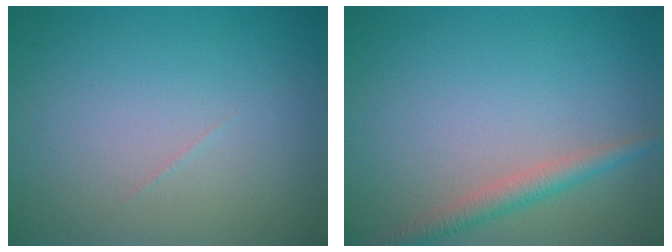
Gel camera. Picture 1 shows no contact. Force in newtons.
{"total": 2.3, "press": 2.3, "slide": 0.1}